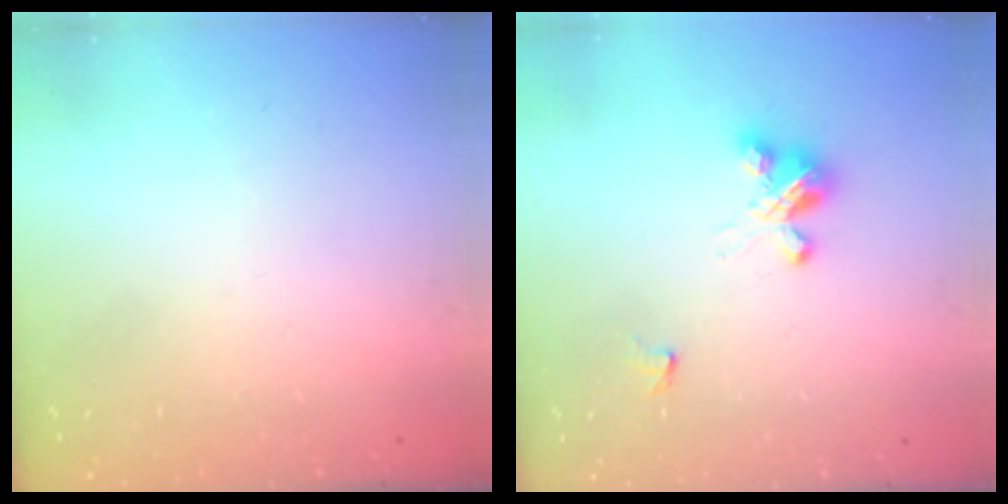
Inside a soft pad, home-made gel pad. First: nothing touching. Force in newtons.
{"total": 5.8, "press": 5.7, "slide": 0.6}